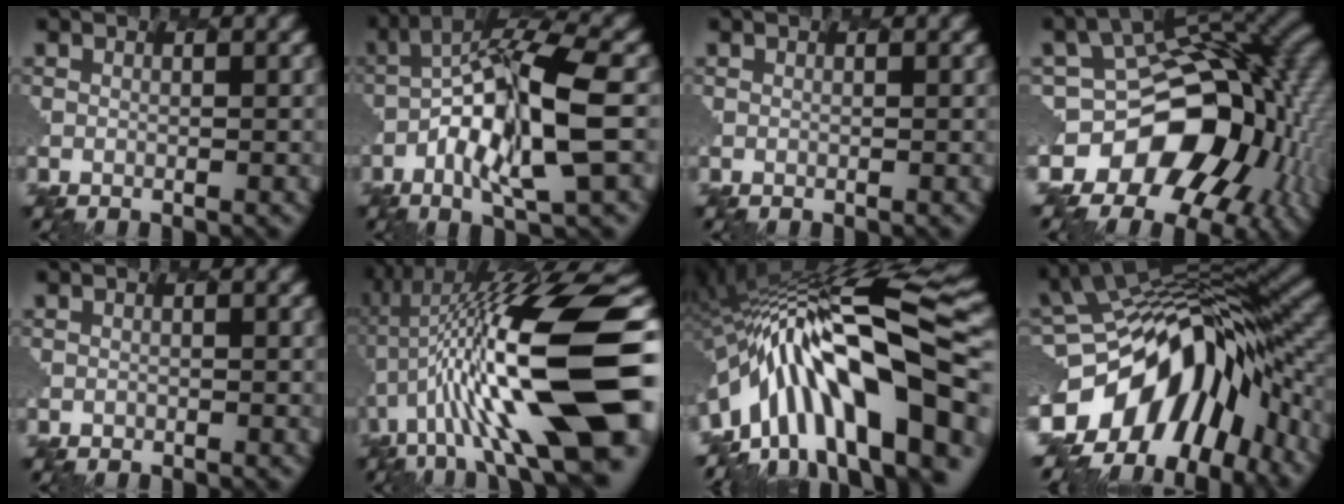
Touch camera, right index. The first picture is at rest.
{"total": 9.3, "force": [-3.0, 2.2, 8.5], "torque": [-0.192, 0.001, -0.049]}
{"total": 0.0}
{"total": 13.6, "force": [-4.4, 10.4, 7.5], "torque": [-0.123, -0.025, -0.071]}
{"total": 0.7, "force": [-0.5, -0.2, -0.5], "torque": [-0.004, -0.006, -0.003]}
{"total": 16.7, "force": [-0.1, 4.5, 16.1], "torque": [-0.302, 0.031, 0.001]}
{"total": 14.5, "force": [-4.8, 6.1, 12.2], "torque": [-0.208, 0.042, -0.092]}
{"total": 14.9, "force": [-5.3, 8.1, 11.3], "torque": [-0.218, -0.012, -0.088]}